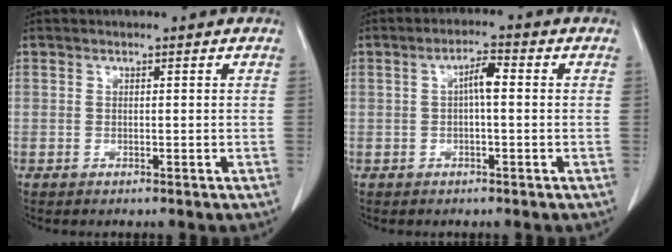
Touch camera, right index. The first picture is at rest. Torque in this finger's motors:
{"motor_torque": [0.37, 0.09, 0.07, 0.04]}